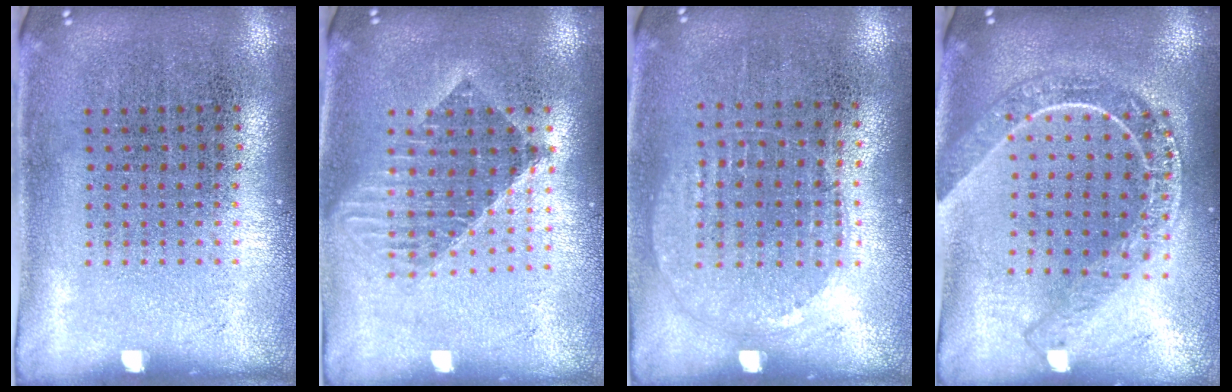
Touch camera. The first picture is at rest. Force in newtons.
{"total": 1.5, "press": 1.3, "slide": 0.8}
{"total": 0.9, "press": 0.9, "slide": 0.3}
{"total": 2.2, "press": 1.9, "slide": 1.1}